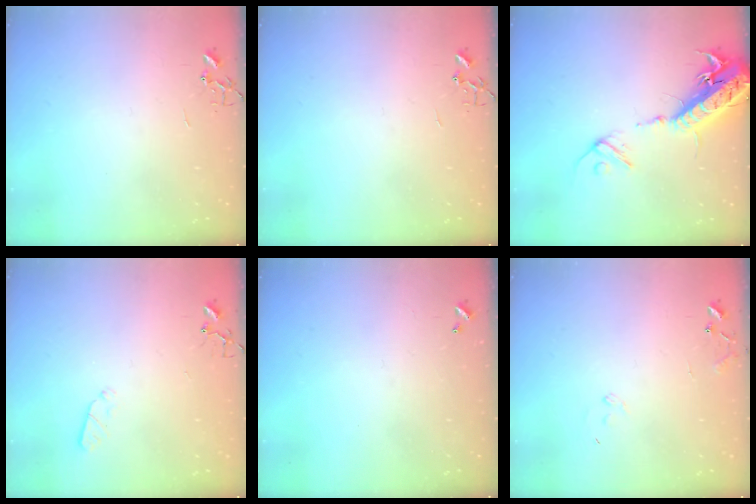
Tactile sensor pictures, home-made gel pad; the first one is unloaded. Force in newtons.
{"total": 0.0}
{"total": 18.2, "press": 17.7, "slide": 4.1}
{"total": 3.5, "press": 3.4, "slide": 0.5}
{"total": 0.0}
{"total": 7.6, "press": 7.6, "slide": 0.7}